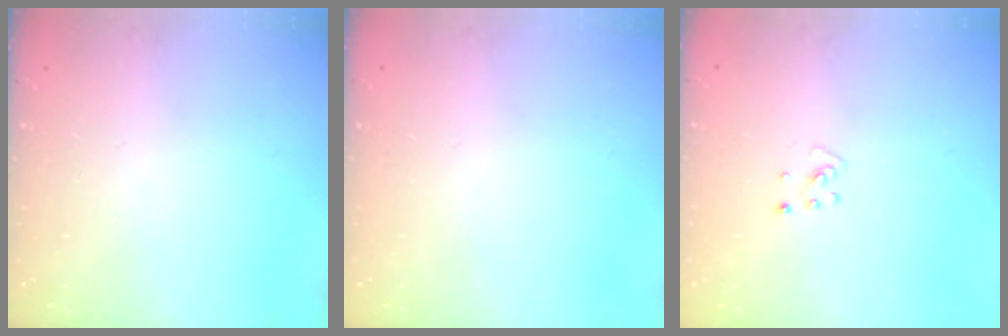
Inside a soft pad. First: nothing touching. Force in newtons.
{"total": 0.0}
{"total": 3.7, "press": 3.7, "slide": 0.4}